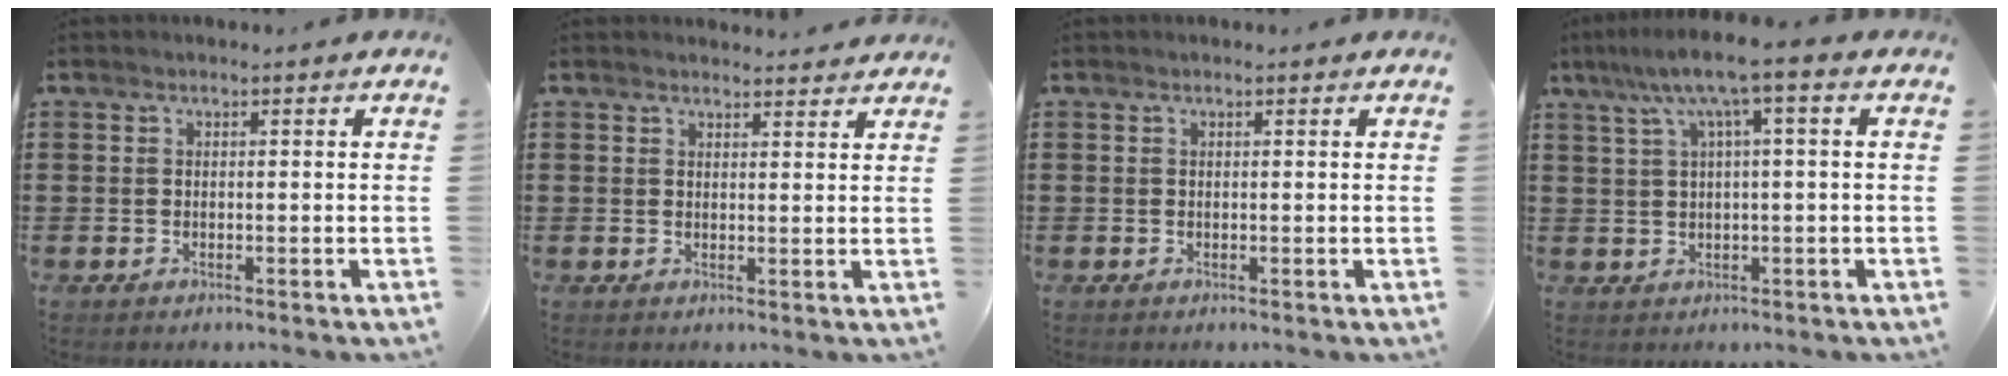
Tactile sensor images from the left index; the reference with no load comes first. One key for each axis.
{"total": 1.9, "fx": 1.9, "fy": 0.2, "fz": 0.2, "tx": 0.001, "ty": -0.004, "tz": 0.036}
{"total": 0.0}
{"total": 6.6, "fx": 1.9, "fy": 0.5, "fz": 6.3, "tx": -0.125, "ty": 0.005, "tz": 0.027}